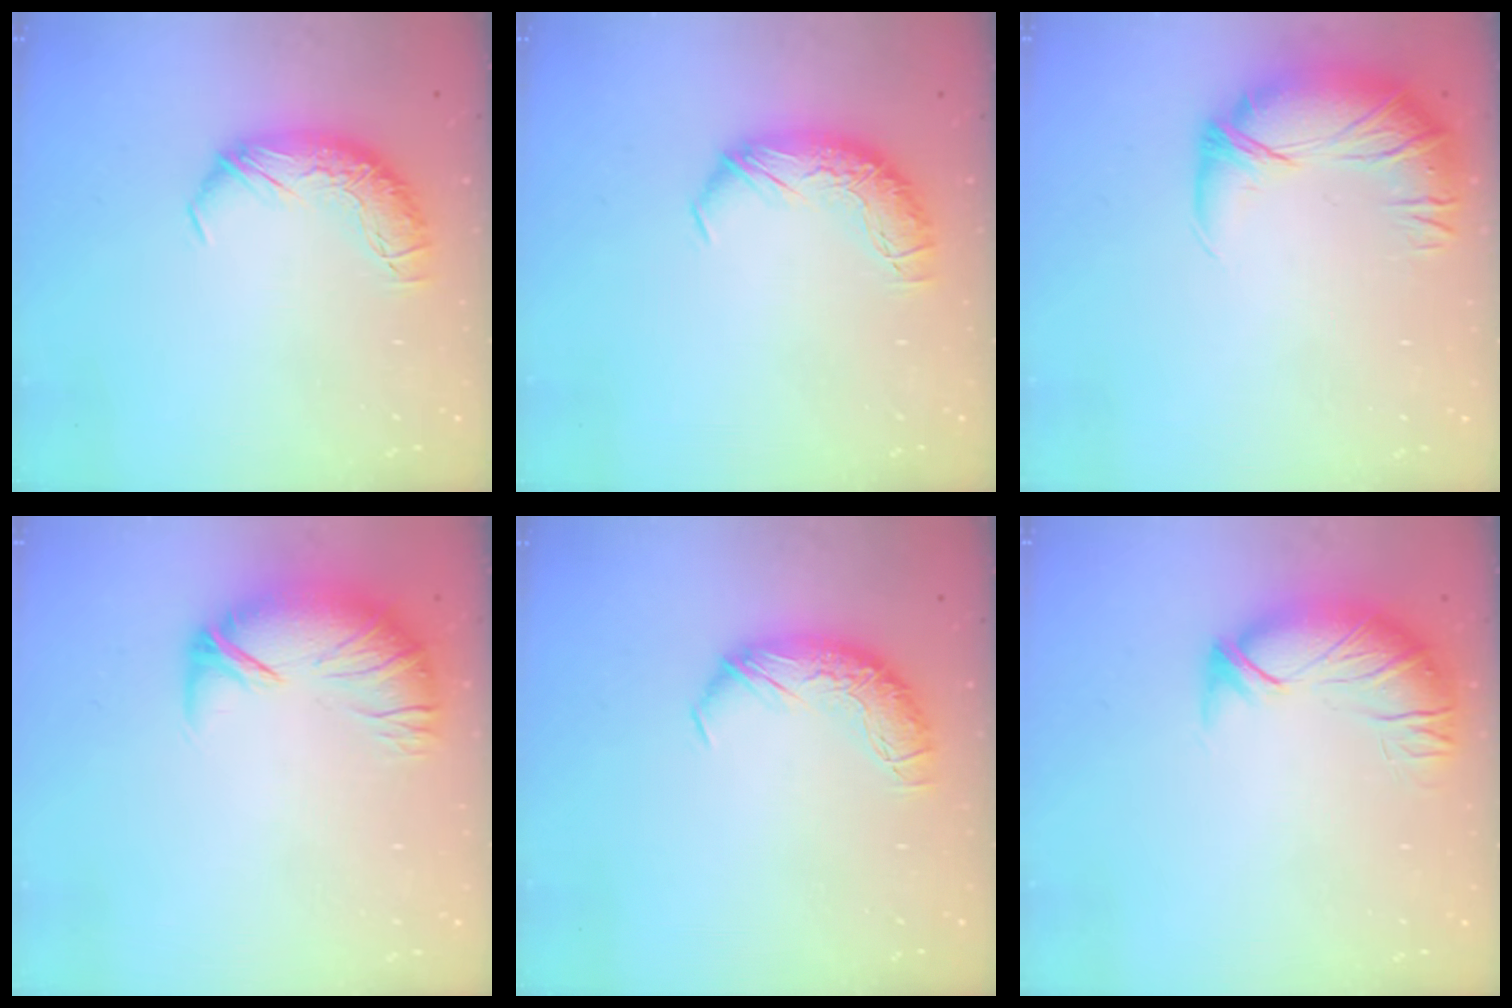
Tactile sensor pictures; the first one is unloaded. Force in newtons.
{"total": 0.0}
{"total": 2.7, "press": 1.3, "slide": 2.3}
{"total": 2.7, "press": 1.5, "slide": 2.2}
{"total": 0.0}
{"total": 2.8, "press": 1.3, "slide": 2.5}